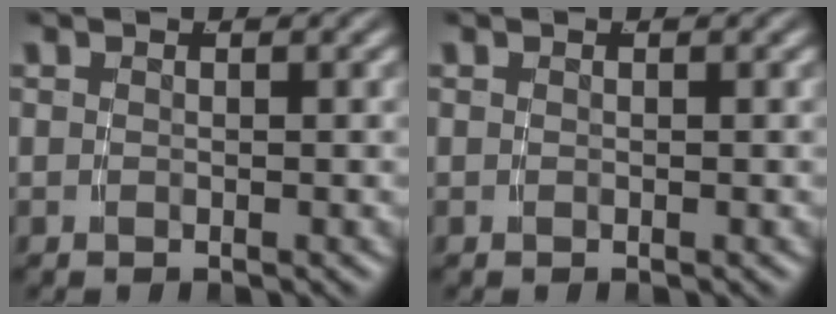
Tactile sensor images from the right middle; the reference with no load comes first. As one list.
[{"total": 0.0}]